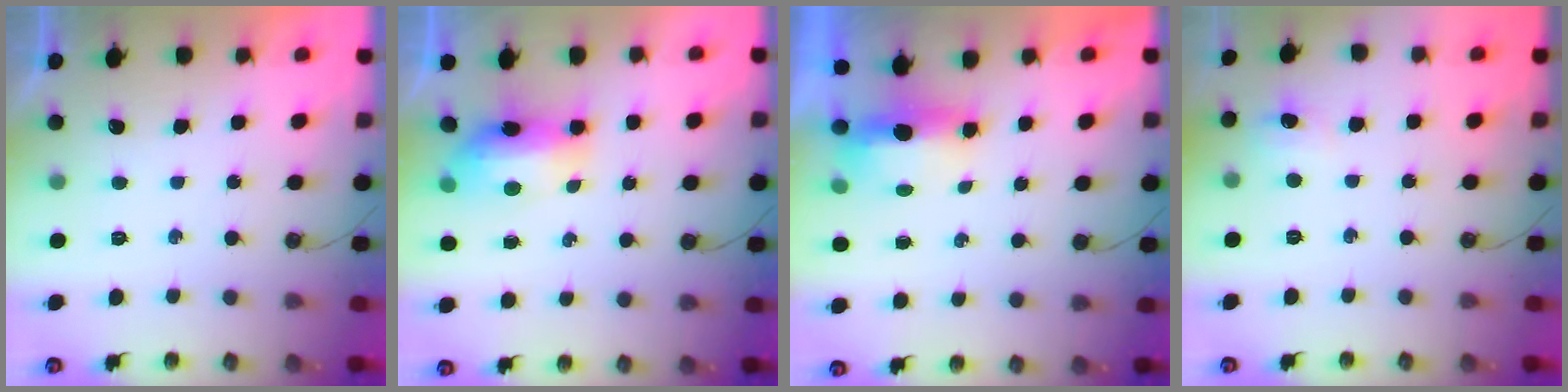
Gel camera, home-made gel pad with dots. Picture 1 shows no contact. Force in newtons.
{"total": 9.0, "press": 8.8, "slide": 1.6}
{"total": 6.6, "press": 5.4, "slide": 3.9}
{"total": 5.7, "press": 5.6, "slide": 0.8}